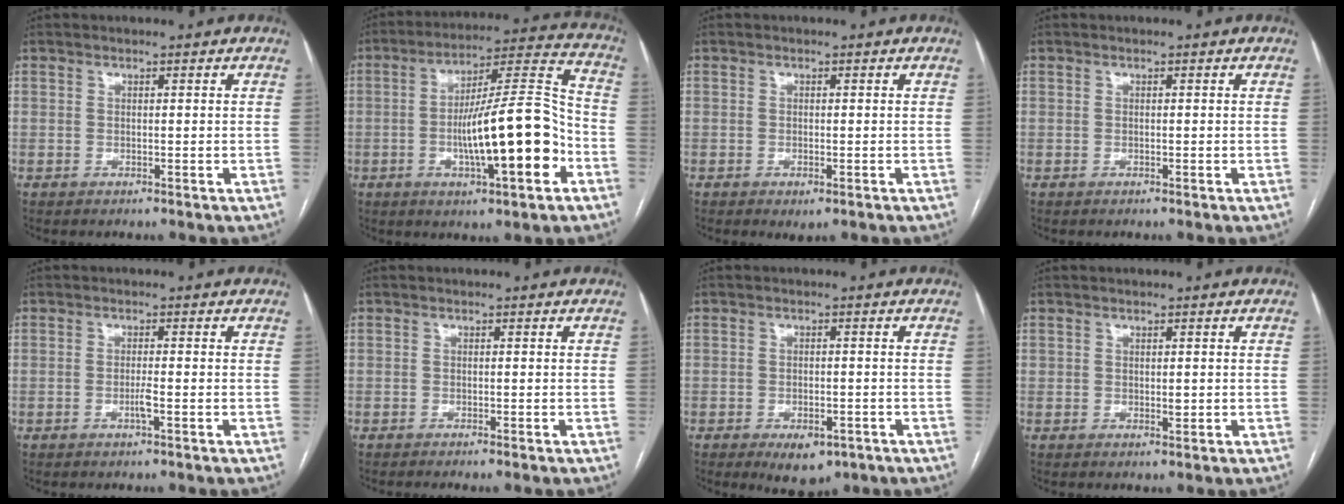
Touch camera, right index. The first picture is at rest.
{"total": 17.4, "force": [-4.7, 2.4, 16.5], "torque": [-0.266, 0.017, -0.069]}
{"total": 1.6, "force": [-0.9, 0.6, 1.2], "torque": [-0.014, -0.003, -0.007]}
{"total": 0.0}
{"total": 1.7, "force": [-0.8, -0.2, 1.5], "torque": [-0.032, -0.002, -0.015]}
{"total": 2.1, "force": [-1.8, -0.3, 1.0], "torque": [-0.008, 0.001, -0.024]}
{"total": 5.5, "force": [-3.3, 2.8, 3.5], "torque": [-0.046, -0.002, -0.040]}
{"total": 1.0, "force": [0.0, 0.6, 0.9], "torque": [-0.012, -0.002, 0.001]}